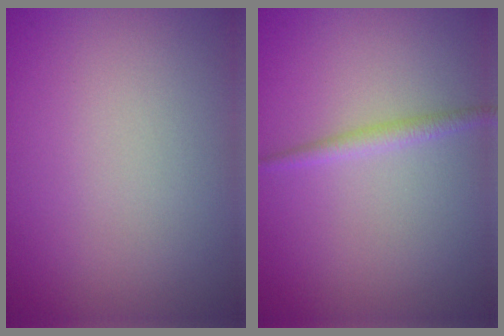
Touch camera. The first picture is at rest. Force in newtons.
{"total": 1.3, "press": 1.3, "slide": 0.1}